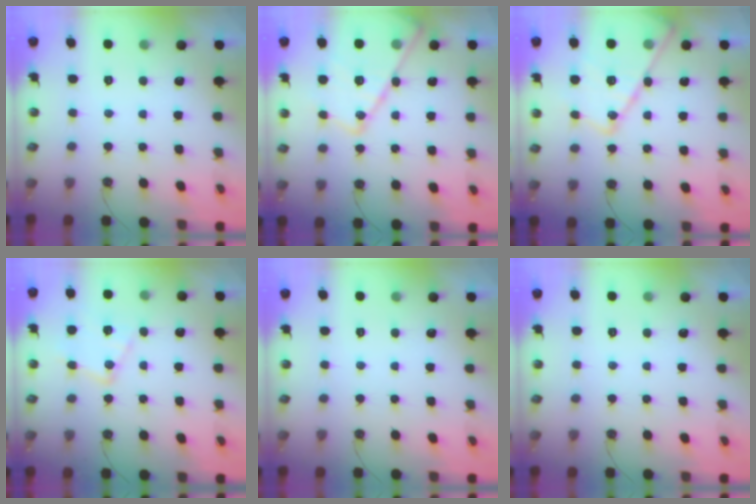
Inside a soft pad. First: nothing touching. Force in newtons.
{"total": 19.6, "press": 19.5, "slide": 1.9}
{"total": 19.6, "press": 19.5, "slide": 1.9}
{"total": 12.7, "press": 12.6, "slide": 0.9}
{"total": 0.0}
{"total": 0.0}